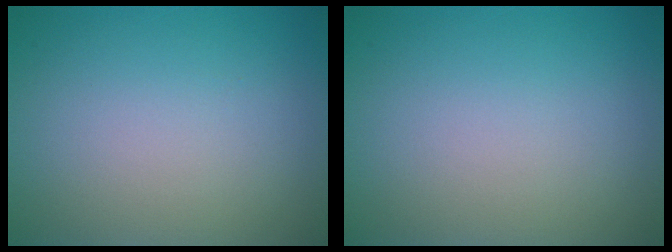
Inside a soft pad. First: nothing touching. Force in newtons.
{"total": 0.0}